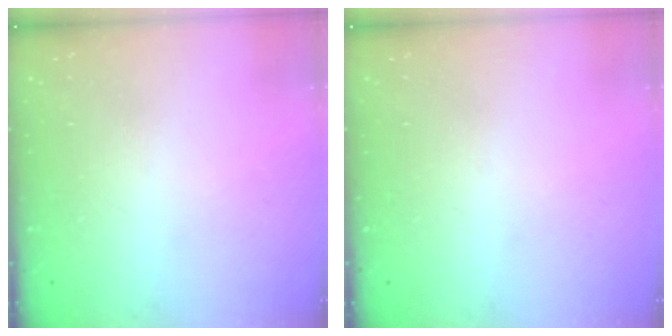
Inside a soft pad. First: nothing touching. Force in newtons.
{"total": 0.0}